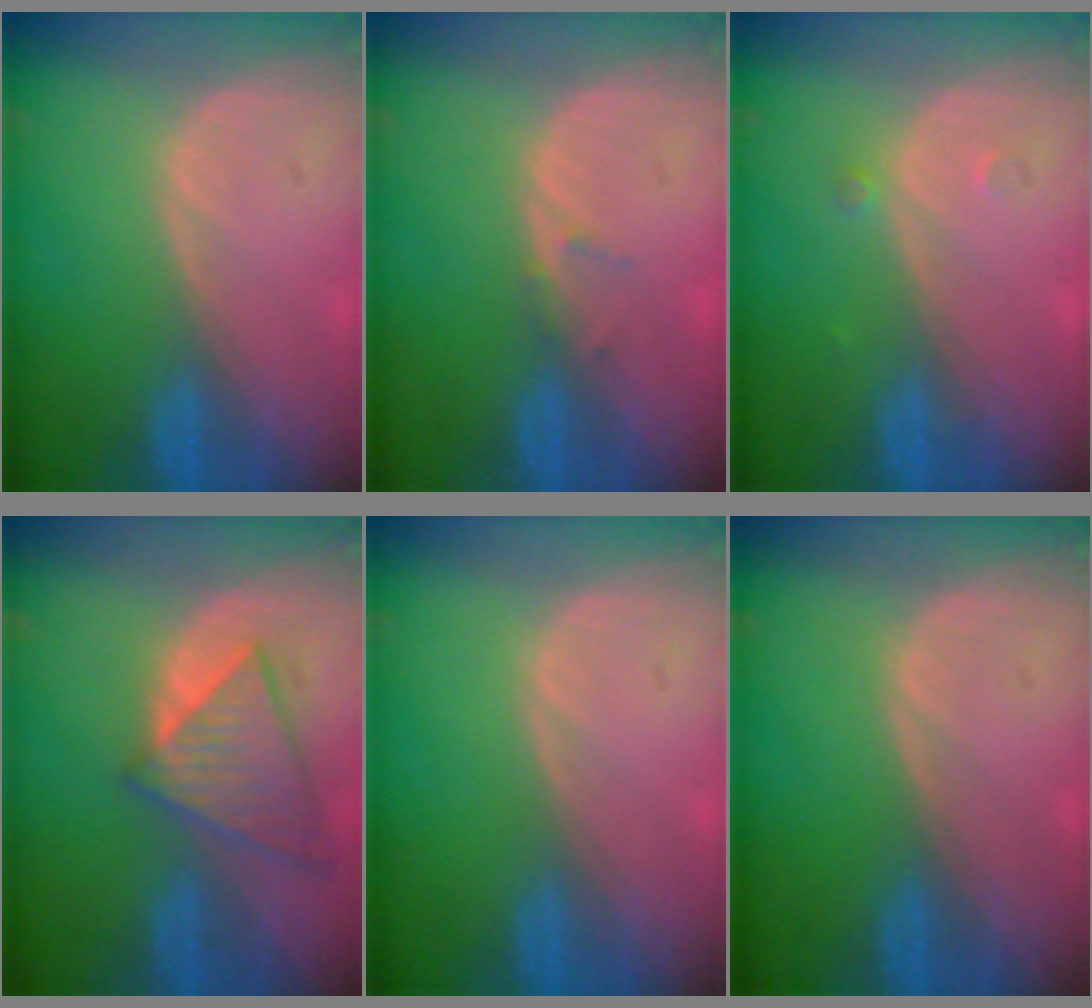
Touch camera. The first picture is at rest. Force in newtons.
{"total": 1.1, "press": 0.8, "slide": 0.7}
{"total": 0.8, "press": 0.8, "slide": 0.1}
{"total": 8.0, "press": 7.2, "slide": 3.5}
{"total": 0.0}
{"total": 0.0}